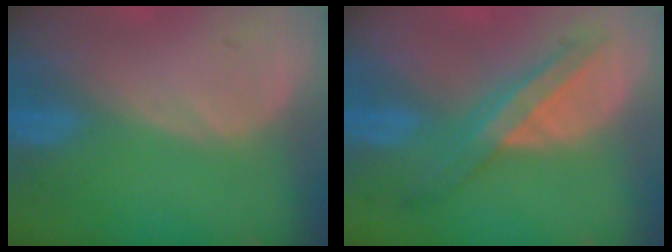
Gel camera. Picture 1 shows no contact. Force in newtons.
{"total": 7.1, "press": 6.0, "slide": 3.9}